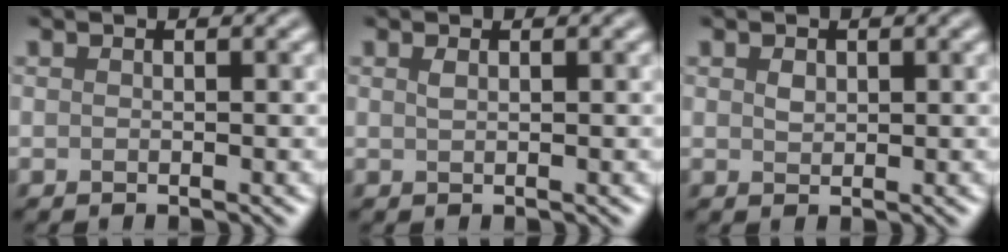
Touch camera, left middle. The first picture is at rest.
{"total": 0.7, "force": [0.3, 0.2, 0.5], "torque": [-0.012, 0.002, 0.008]}
{"total": 1.0, "force": [0.4, 0.7, 0.5], "torque": [-0.013, -0.001, 0.009]}